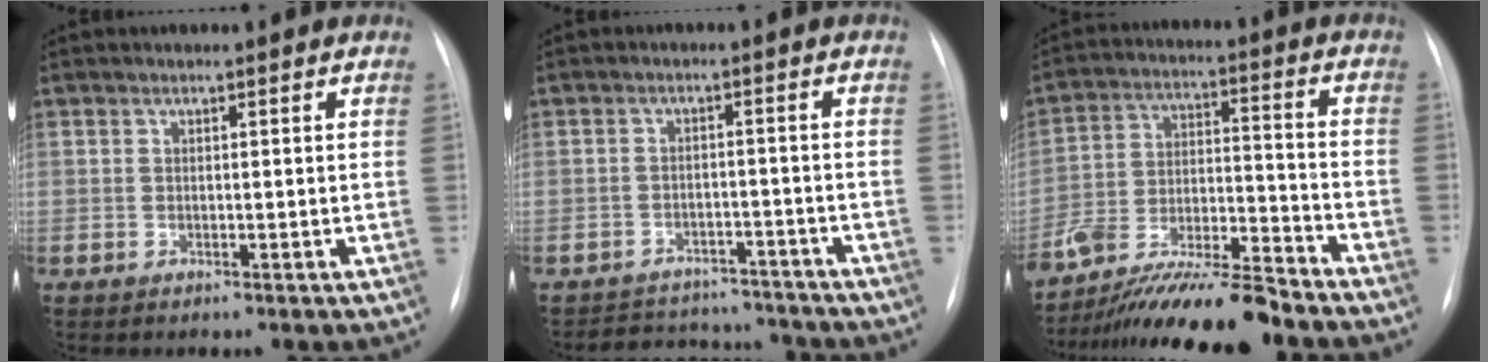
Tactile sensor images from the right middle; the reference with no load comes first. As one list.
[{"total": 9.8, "force": [-9.2, 3.2, 0.9], "torque": [-0.012, 0.015, -0.120]}, {"total": 15.4, "force": [-13.6, 0.8, 7.3], "torque": [-0.130, -0.004, -0.242]}]